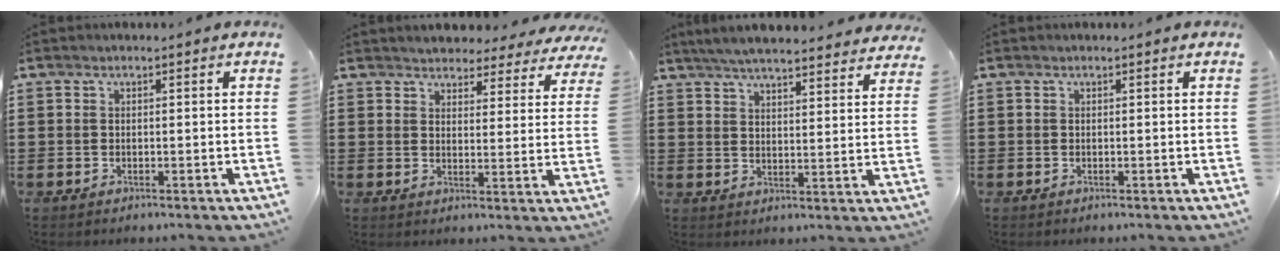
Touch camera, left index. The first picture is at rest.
{"total": 3.6, "force": [3.6, 0.5, -0.1], "torque": [-0.018, -0.019, 0.062]}
{"total": 5.4, "force": [5.2, -0.1, 1.3], "torque": [-0.044, -0.023, 0.092]}
{"total": 0.0}